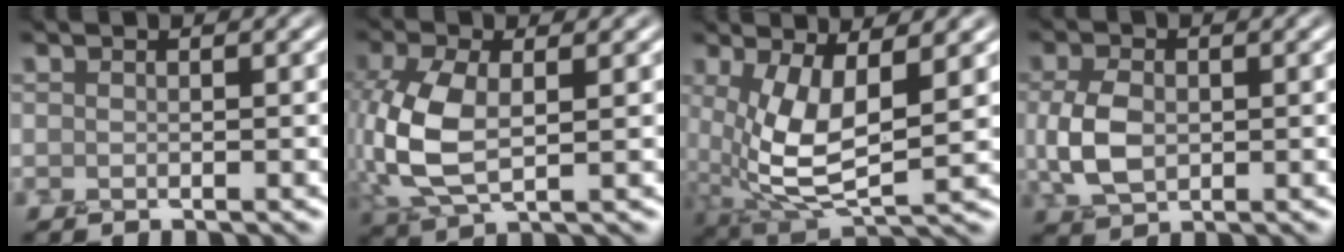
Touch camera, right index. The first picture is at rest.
{"total": 7.3, "force": [0.0, 3.8, 6.2], "torque": [-0.152, 0.004, -0.002]}
{"total": 7.6, "force": [1.0, 2.8, 6.9], "torque": [-0.151, -0.012, 0.022]}
{"total": 4.2, "force": [0.0, 2.8, 3.1], "torque": [-0.072, 0.001, 0.001]}